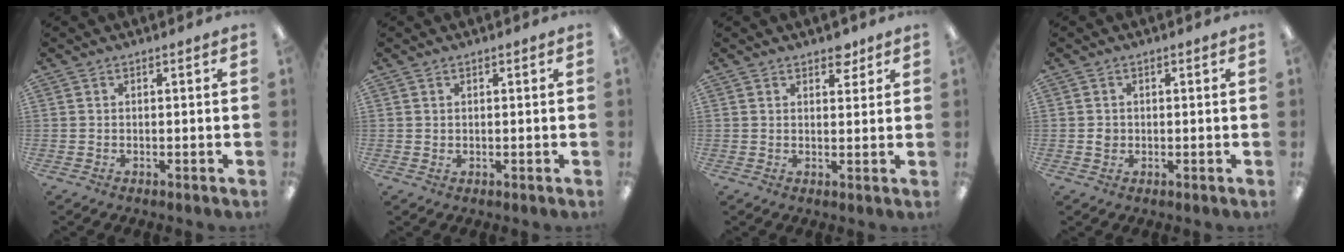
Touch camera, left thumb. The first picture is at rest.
{"total": 0.6, "force": [0.4, 0.4, 0.1], "torque": [-0.003, 0.002, 0.007]}
{"total": 3.7, "force": [2.9, 1.9, 1.3], "torque": [0.001, -0.015, 0.047]}
{"total": 1.5, "force": [0.0, 1.4, 0.6], "torque": [-0.004, 0.003, -0.004]}